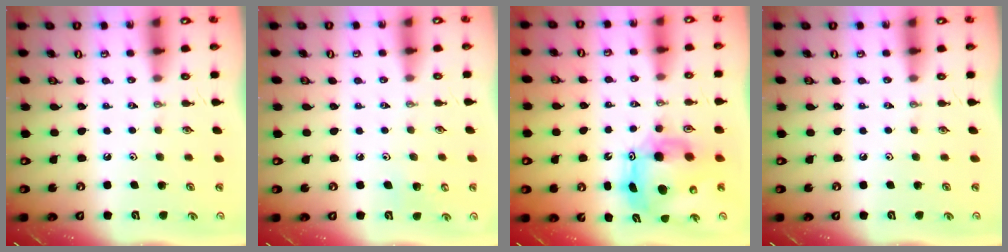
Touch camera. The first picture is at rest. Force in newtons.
{"total": 4.2, "press": 4.1, "slide": 0.9}
{"total": 11.3, "press": 11.2, "slide": 1.1}
{"total": 0.0}